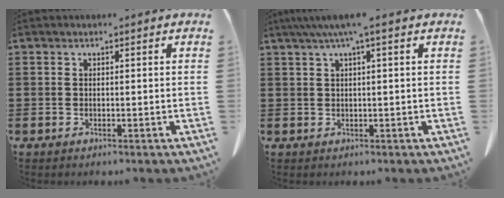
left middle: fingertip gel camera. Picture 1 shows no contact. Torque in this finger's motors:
{"motor_torque": [0.69, -0.69, 0.27, 0.06]}